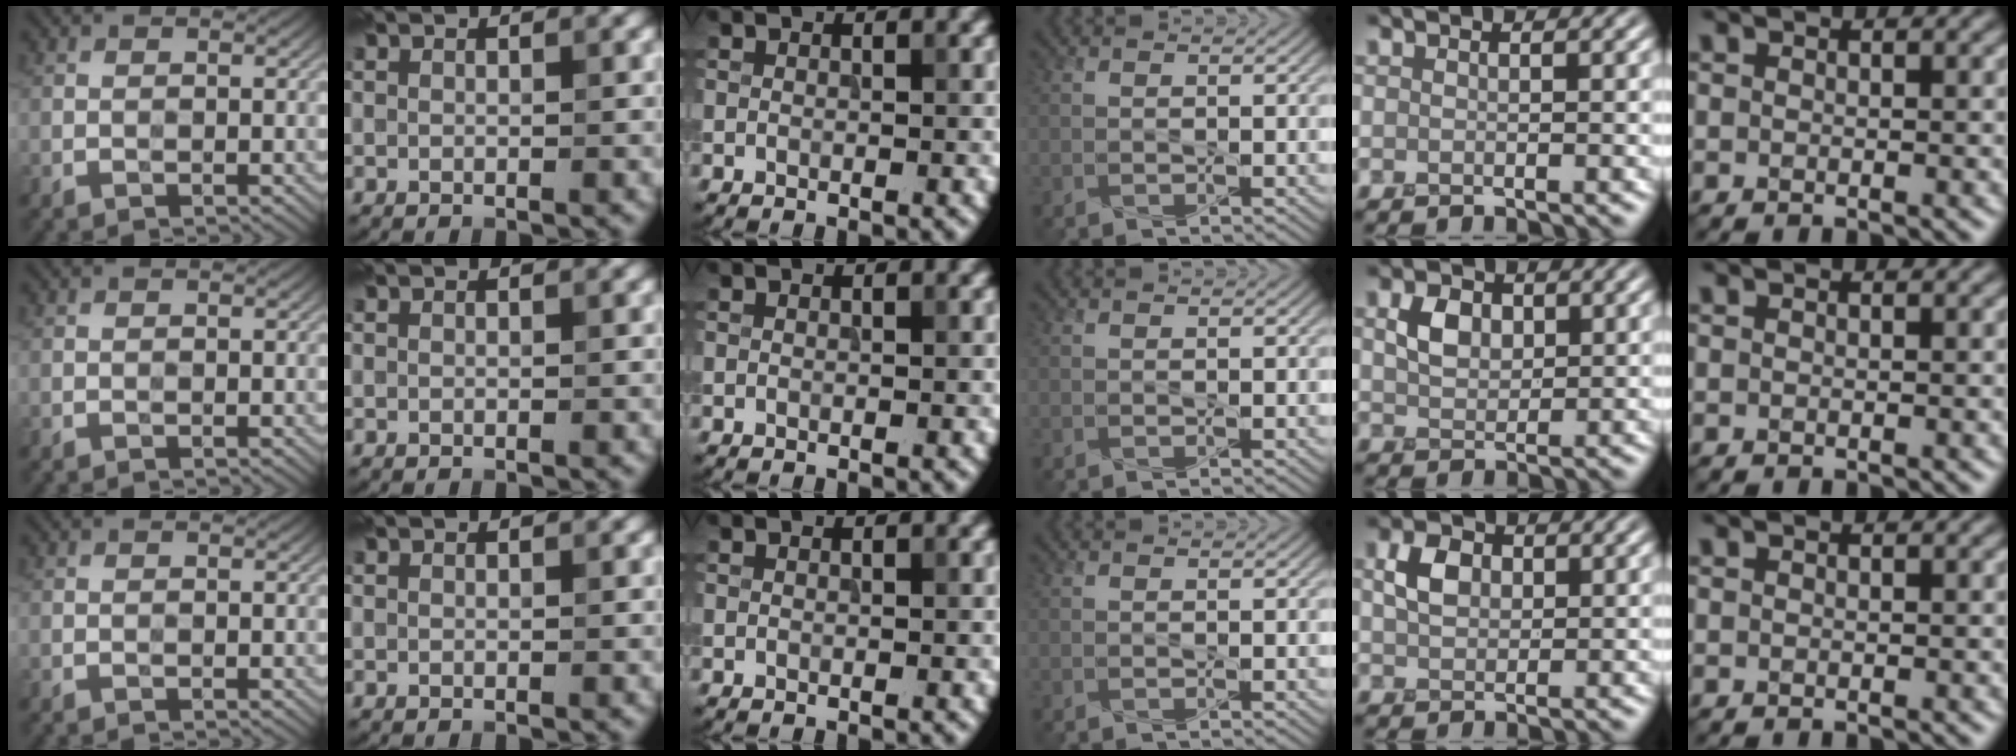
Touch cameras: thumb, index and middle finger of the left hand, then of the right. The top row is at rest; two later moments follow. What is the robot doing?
{"motion": "press", "object": "joystick"}